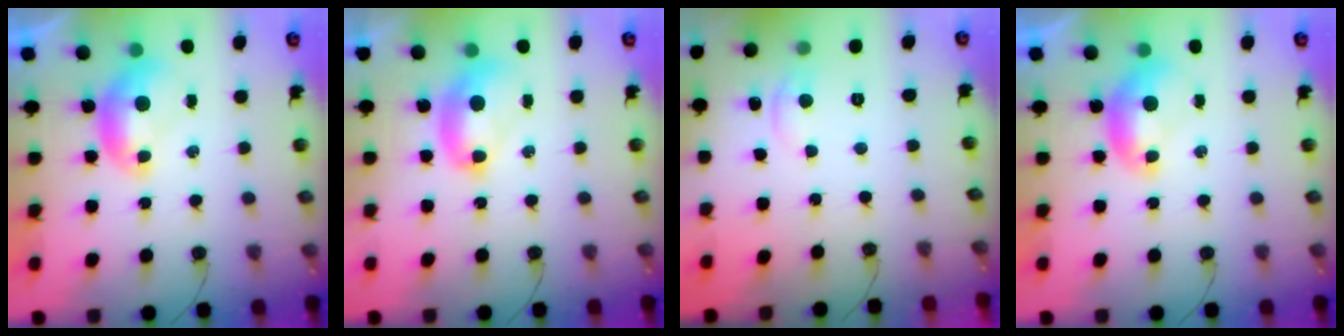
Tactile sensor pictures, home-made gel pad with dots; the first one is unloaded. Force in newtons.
{"total": 2.7, "press": 2.7, "slide": 0.1}
{"total": 1.5, "press": 1.4, "slide": 0.5}
{"total": 0.0}